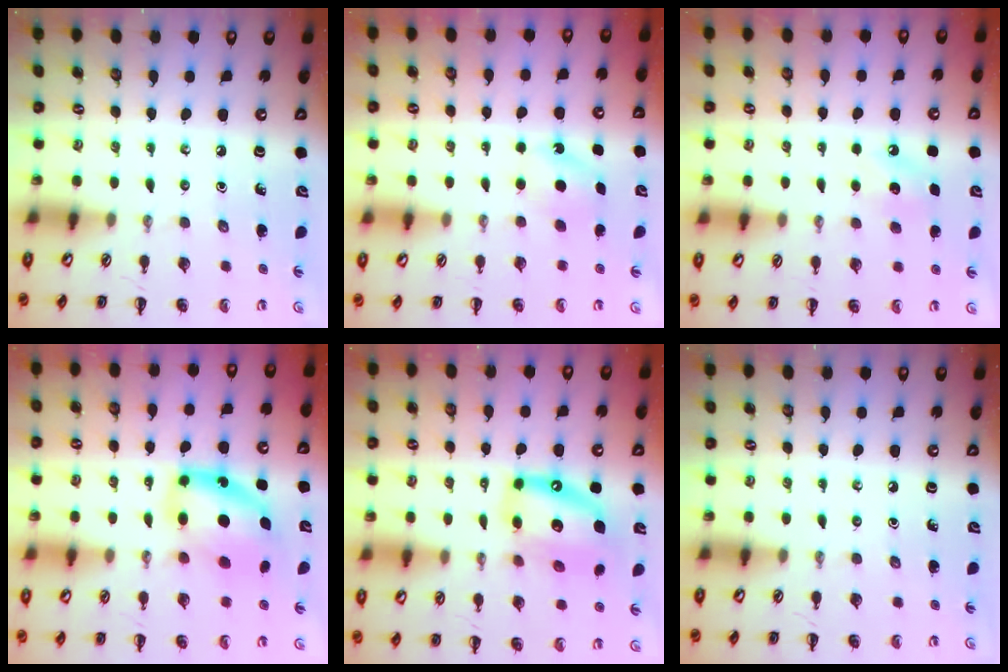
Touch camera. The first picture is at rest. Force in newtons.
{"total": 4.9, "press": 4.7, "slide": 1.6}
{"total": 6.8, "press": 6.5, "slide": 1.9}
{"total": 10.0, "press": 9.8, "slide": 2.3}
{"total": 13.8, "press": 13.3, "slide": 3.7}
{"total": 0.0}